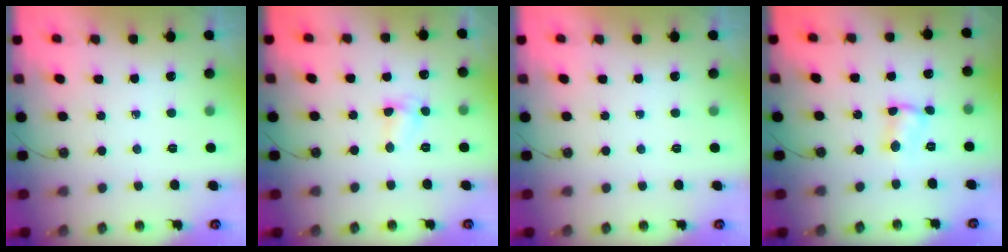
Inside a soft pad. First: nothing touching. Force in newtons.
{"total": 4.8, "press": 4.7, "slide": 0.6}
{"total": 0.0}
{"total": 2.2, "press": 2.2, "slide": 0.1}